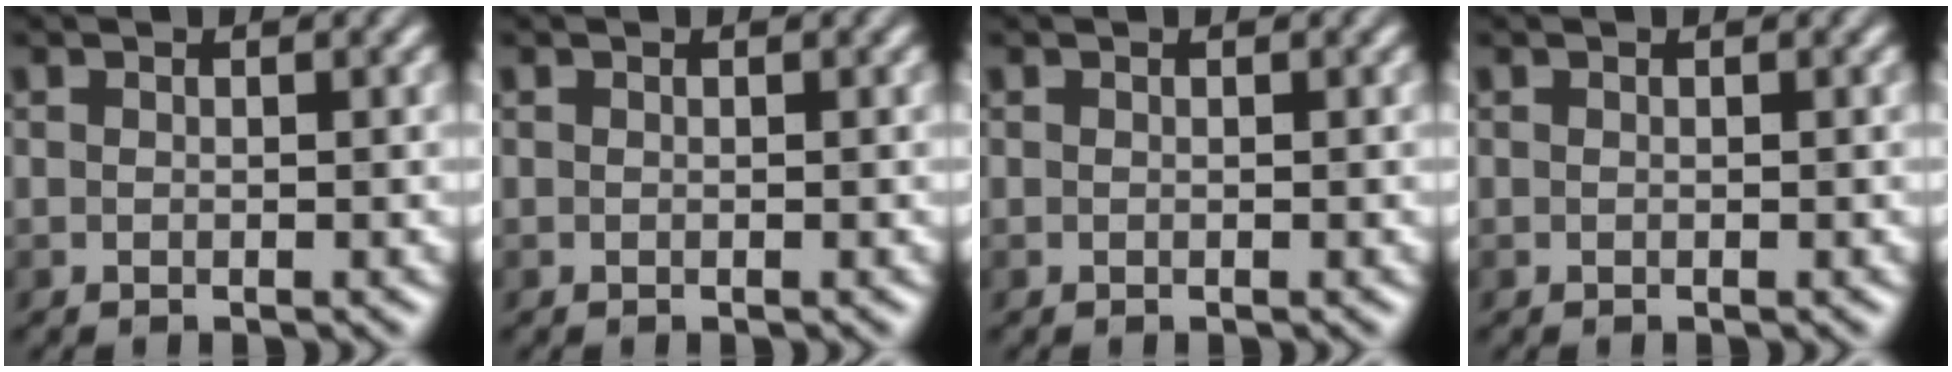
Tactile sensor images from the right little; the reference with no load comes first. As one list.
[{"total": 0.0}, {"total": 0.0}, {"total": 0.0}]